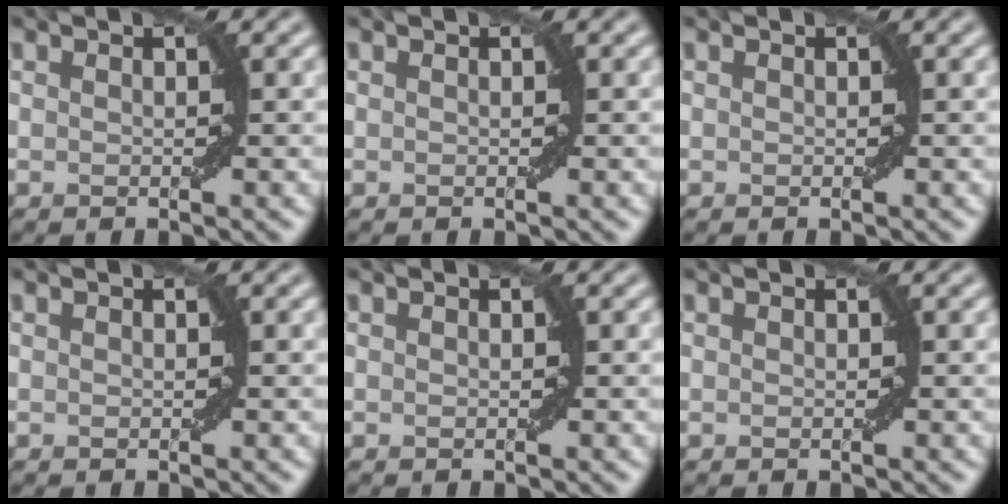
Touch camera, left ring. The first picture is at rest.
{"total": 0.0}
{"total": 0.0}
{"total": 0.0}
{"total": 0.0}
{"total": 0.0}